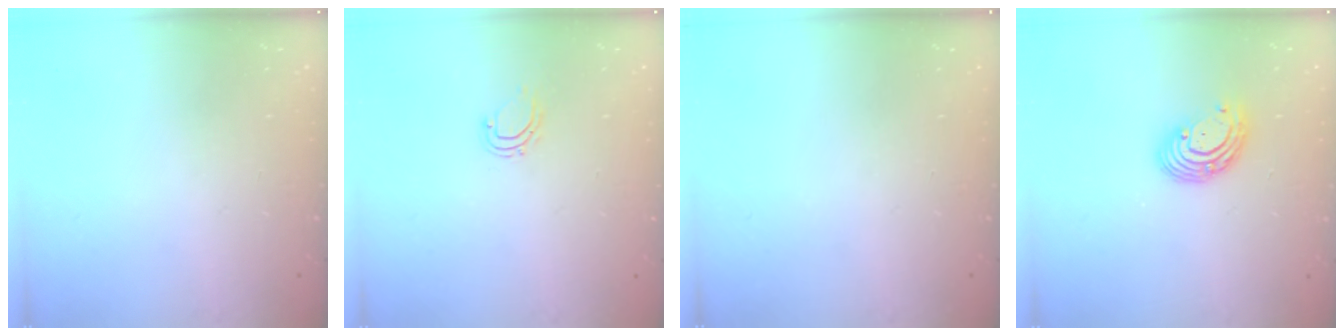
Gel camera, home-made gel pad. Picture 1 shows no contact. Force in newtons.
{"total": 4.7, "press": 4.6, "slide": 0.6}
{"total": 0.0}
{"total": 7.1, "press": 7.0, "slide": 1.3}